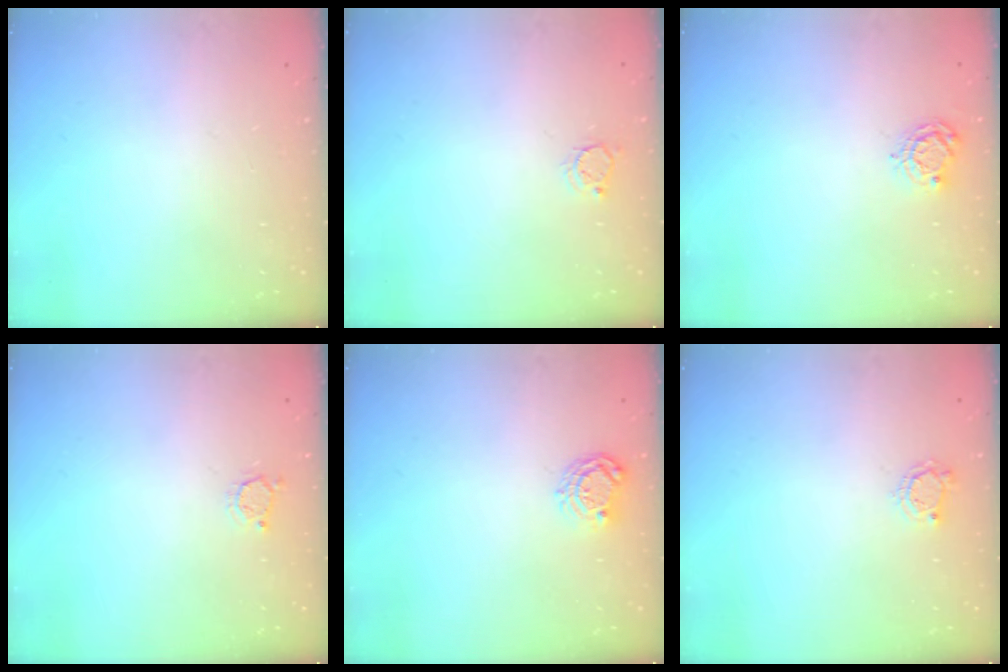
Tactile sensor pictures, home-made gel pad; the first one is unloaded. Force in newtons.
{"total": 3.2, "press": 3.2, "slide": 0.4}
{"total": 5.1, "press": 5.1, "slide": 0.4}
{"total": 2.5, "press": 2.5, "slide": 0.3}
{"total": 5.6, "press": 5.6, "slide": 0.6}
{"total": 3.9, "press": 3.9, "slide": 0.5}